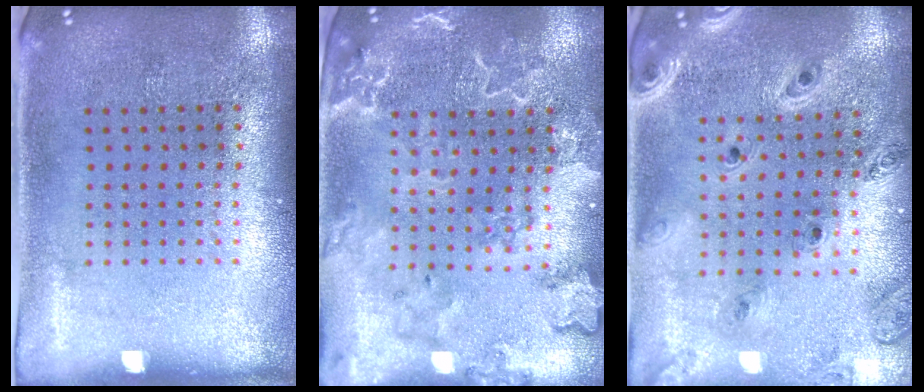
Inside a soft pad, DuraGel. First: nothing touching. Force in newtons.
{"total": 2.7, "press": 2.6, "slide": 0.8}
{"total": 1.5, "press": 1.5, "slide": 0.3}